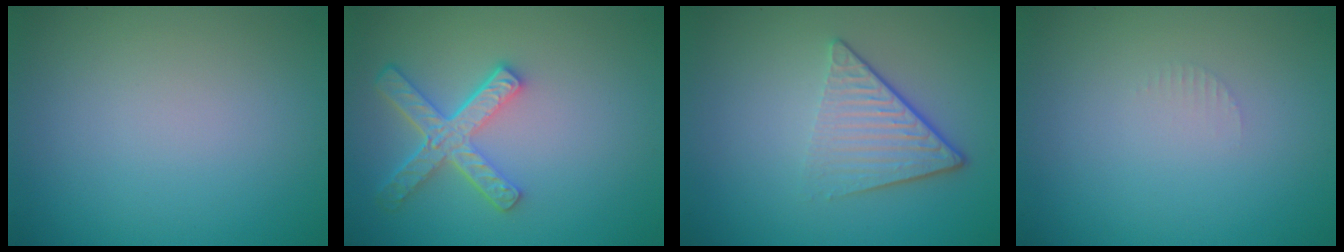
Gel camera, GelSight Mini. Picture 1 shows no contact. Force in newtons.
{"total": 4.7, "press": 3.5, "slide": 3.1}
{"total": 4.7, "press": 3.0, "slide": 3.7}
{"total": 0.7, "press": 0.6, "slide": 0.1}